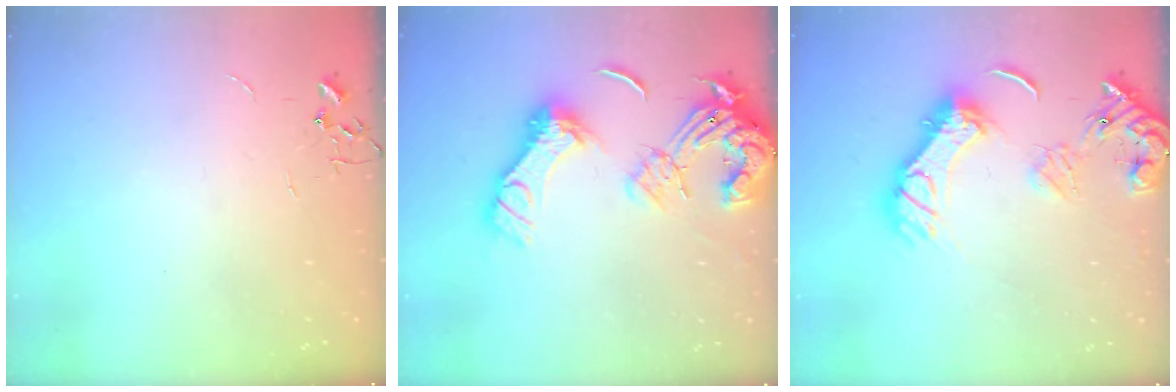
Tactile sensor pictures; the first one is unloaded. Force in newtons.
{"total": 18.5, "press": 18.4, "slide": 1.8}
{"total": 16.6, "press": 16.5, "slide": 1.8}